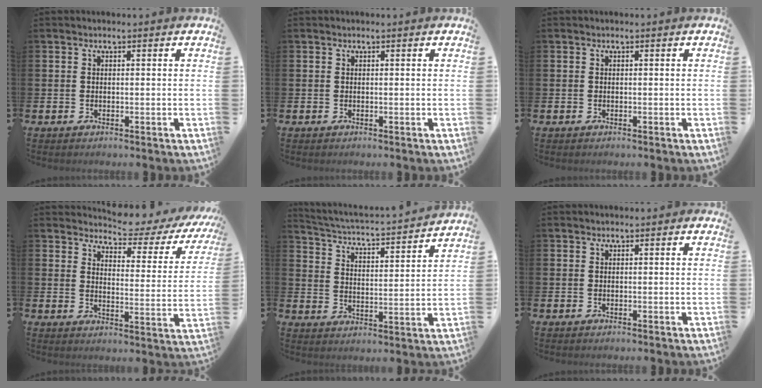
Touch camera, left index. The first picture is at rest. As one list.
[{"total": 0.0}, {"total": 0.0}, {"total": 4.4, "force": [4.0, 1.3, 1.2], "torque": [-0.037, -0.035, 0.061]}, {"total": 4.0, "force": [3.9, 0.3, 0.9], "torque": [-0.037, -0.046, 0.056]}, {"total": 0.0}]